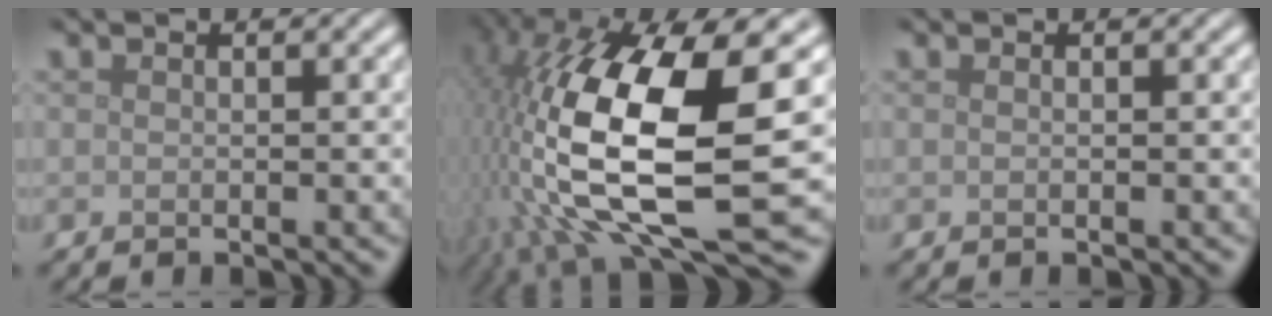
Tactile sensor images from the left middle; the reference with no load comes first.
{"total": 17.7, "force": [-0.2, 8.0, 15.8], "torque": [-0.334, -0.019, 0.005]}
{"total": 0.0}